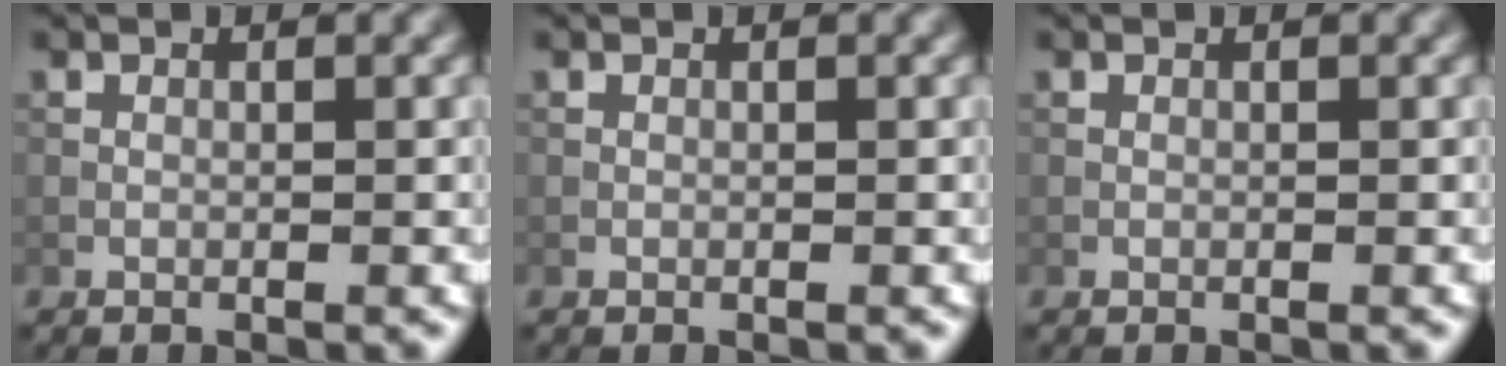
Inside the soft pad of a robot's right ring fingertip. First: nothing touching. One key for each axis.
{"total": 0.0}
{"total": 0.0}